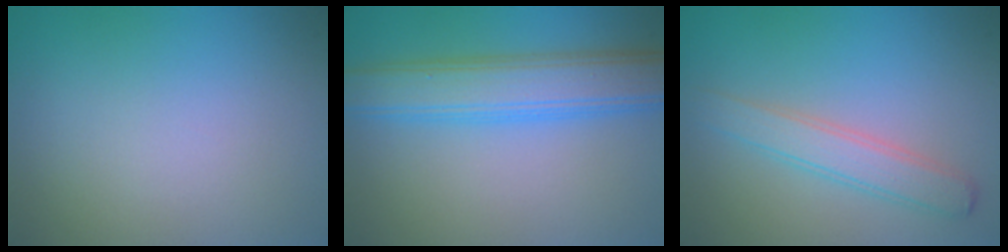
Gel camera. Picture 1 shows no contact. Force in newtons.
{"total": 7.5, "press": 7.5, "slide": 0.1}
{"total": 2.9, "press": 2.9, "slide": 0.1}